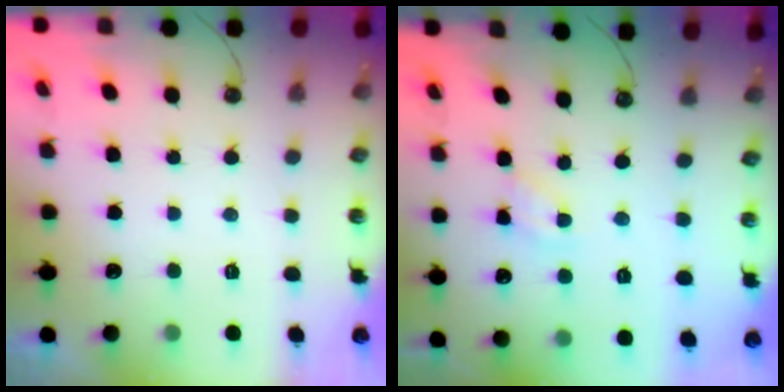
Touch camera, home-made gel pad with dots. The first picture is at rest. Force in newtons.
{"total": 3.4, "press": 3.4, "slide": 0.2}